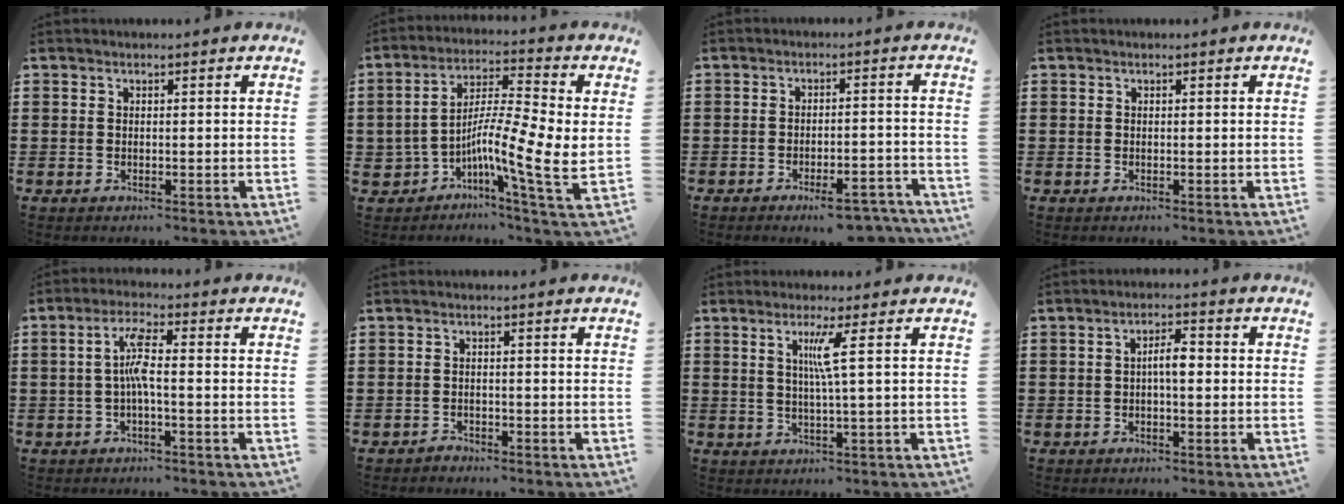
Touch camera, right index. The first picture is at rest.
{"total": 9.7, "force": [-2.4, 1.5, 9.2], "torque": [-0.178, -0.014, -0.046]}
{"total": 5.1, "force": [-4.4, 0.7, 2.6], "torque": [-0.038, 0.000, -0.078]}
{"total": 0.0}
{"total": 5.0, "force": [-0.6, 0.8, 4.9], "torque": [-0.091, 0.007, -0.016]}
{"total": 1.3, "force": [-1.3, 0.4, -0.1], "torque": [-0.001, 0.004, -0.029]}
{"total": 4.0, "force": [1.0, -0.9, 3.7], "torque": [-0.074, -0.006, 0.010]}
{"total": 3.2, "force": [-0.3, 0.9, 3.1], "torque": [-0.056, 0.006, -0.008]}